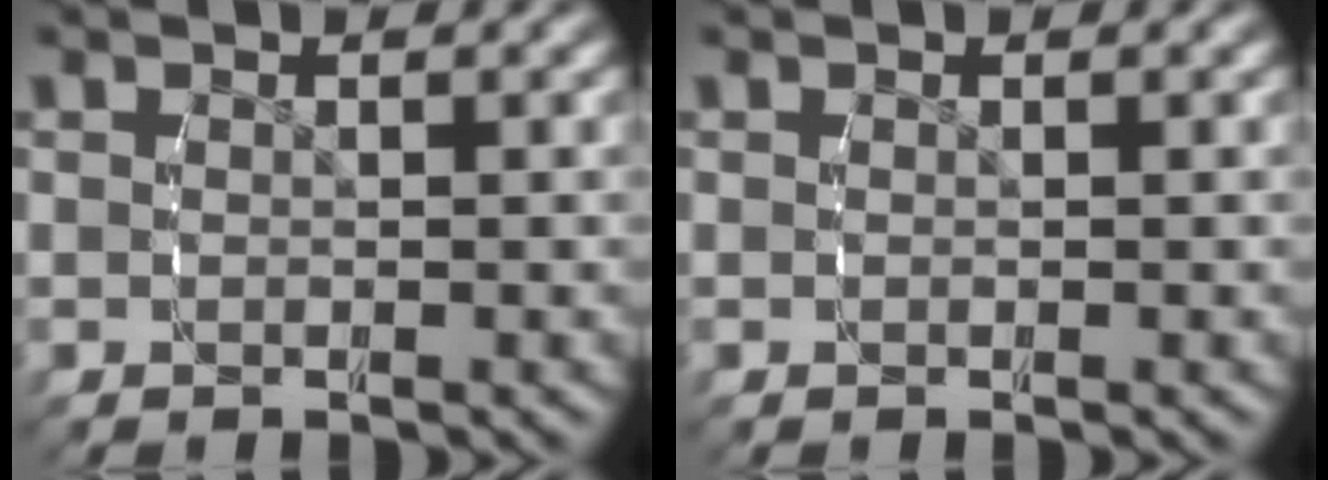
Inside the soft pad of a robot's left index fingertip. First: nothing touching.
{"total": 0.0}